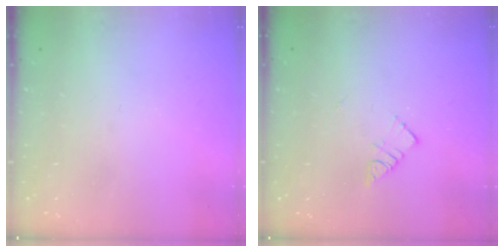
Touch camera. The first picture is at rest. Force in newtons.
{"total": 4.6, "press": 4.6, "slide": 0.2}